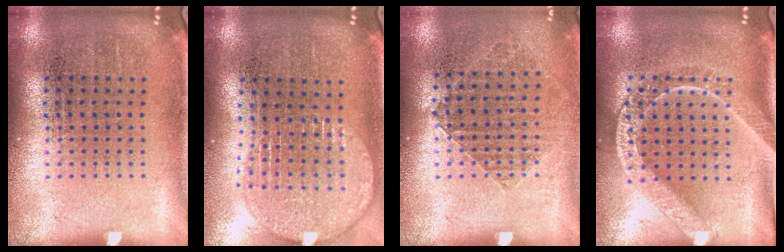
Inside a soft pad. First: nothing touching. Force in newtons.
{"total": 1.9, "press": 1.6, "slide": 1.0}
{"total": 0.9, "press": 0.9, "slide": 0.2}
{"total": 1.9, "press": 1.7, "slide": 0.9}